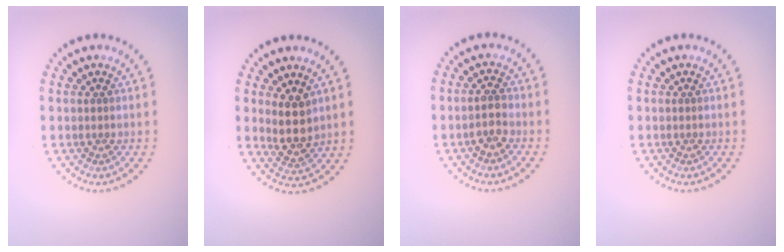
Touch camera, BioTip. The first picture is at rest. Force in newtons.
{"total": 2.9, "press": 2.5, "slide": 1.4}
{"total": 1.8, "press": 1.8, "slide": 0.2}
{"total": 0.0}